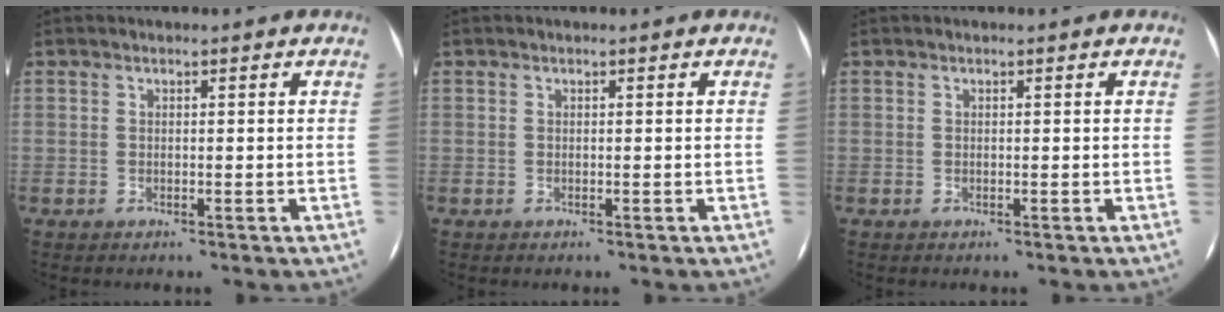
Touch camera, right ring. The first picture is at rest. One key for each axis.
{"total": 0.0}
{"total": 0.0}